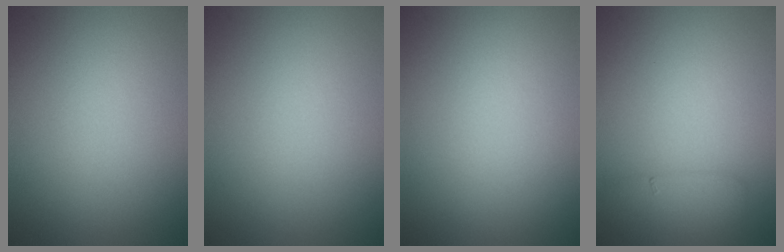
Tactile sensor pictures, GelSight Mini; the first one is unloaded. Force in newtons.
{"total": 0.0}
{"total": 0.0}
{"total": 1.9, "press": 1.9, "slide": 0.1}